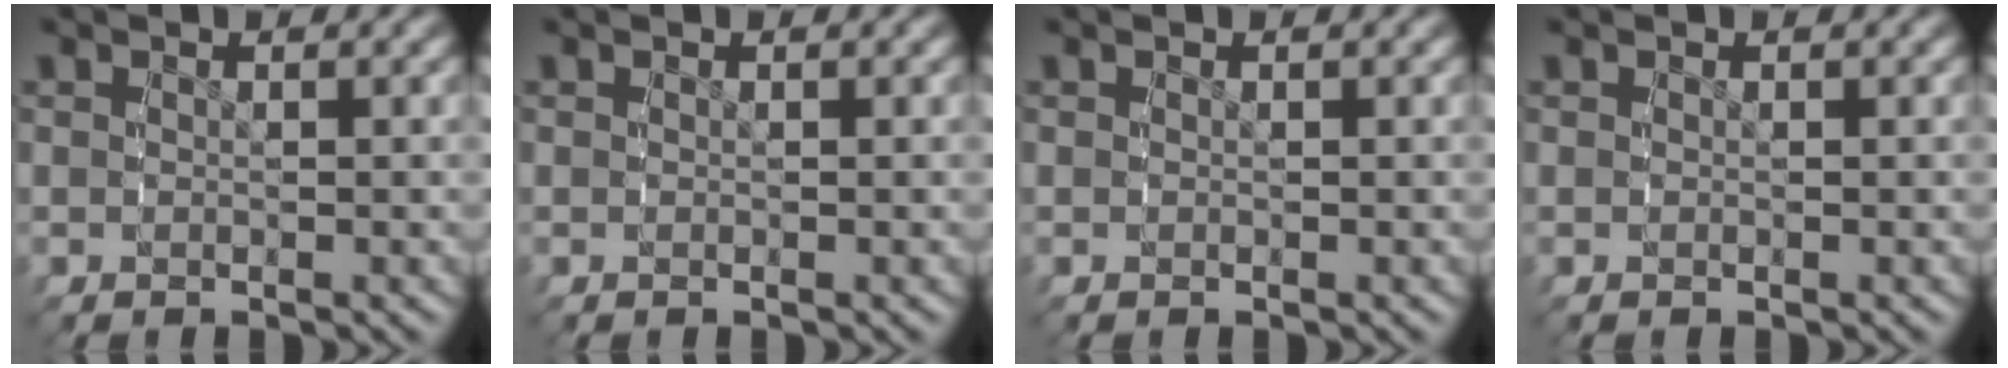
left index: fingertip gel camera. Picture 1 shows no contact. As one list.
[{"total": 0.0}, {"total": 0.0}, {"total": 0.0}]